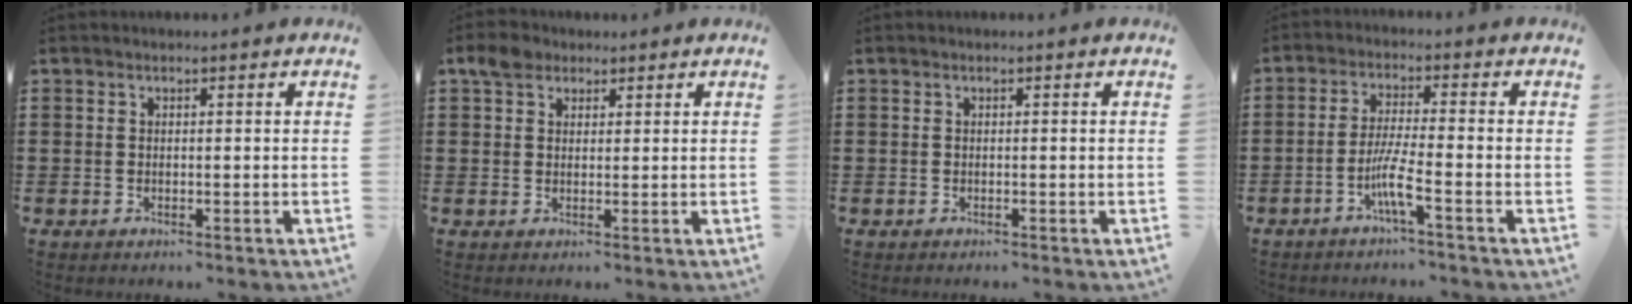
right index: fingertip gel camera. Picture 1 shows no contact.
{"total": 3.4, "force": [2.1, 2.2, 1.4], "torque": [-0.030, 0.009, 0.036]}
{"total": 0.0}
{"total": 5.6, "force": [-2.8, 0.2, 4.9], "torque": [-0.104, -0.012, -0.056]}